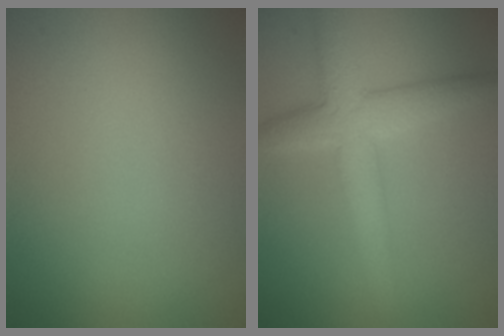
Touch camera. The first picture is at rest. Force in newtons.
{"total": 4.4, "press": 4.4, "slide": 0.1}